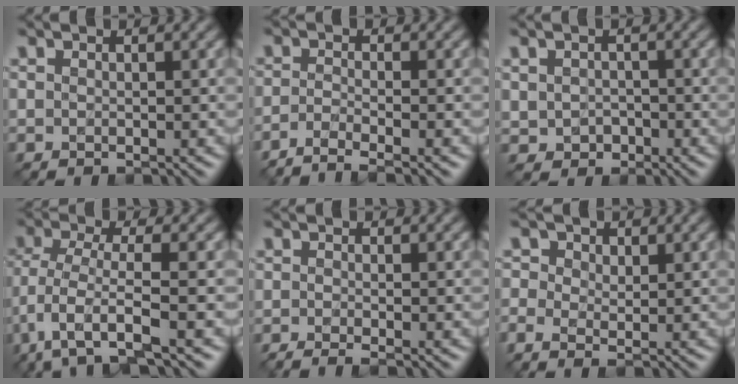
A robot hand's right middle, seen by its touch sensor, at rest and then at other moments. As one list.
[{"total": 3.2, "force": [-2.4, 0.6, 2.1], "torque": [-0.031, -0.006, -0.058]}, {"total": 1.8, "force": [-0.4, 1.5, 0.9], "torque": [-0.015, -0.005, -0.008]}, {"total": 5.0, "force": [-2.4, 1.2, 4.2], "torque": [-0.086, -0.007, -0.050]}, {"total": 1.8, "force": [-1.3, 0.3, 1.2], "torque": [-0.019, -0.010, -0.032]}, {"total": 2.2, "force": [0.3, 1.7, 1.4], "torque": [-0.034, 0.003, 0.002]}]